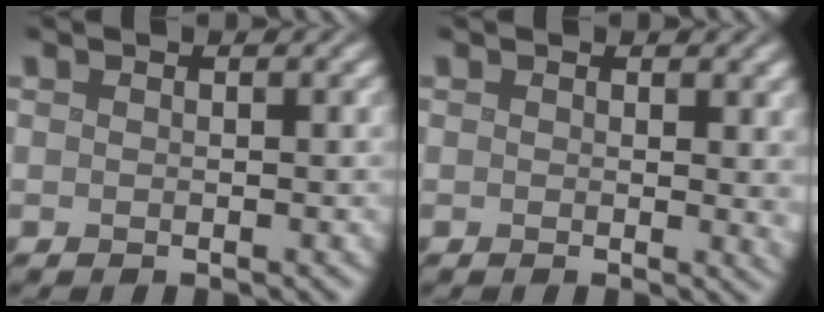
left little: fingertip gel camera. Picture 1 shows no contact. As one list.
[{"total": 1.8, "force": [0.5, 0.5, 1.7], "torque": [-0.012, -0.004, 0.007]}]